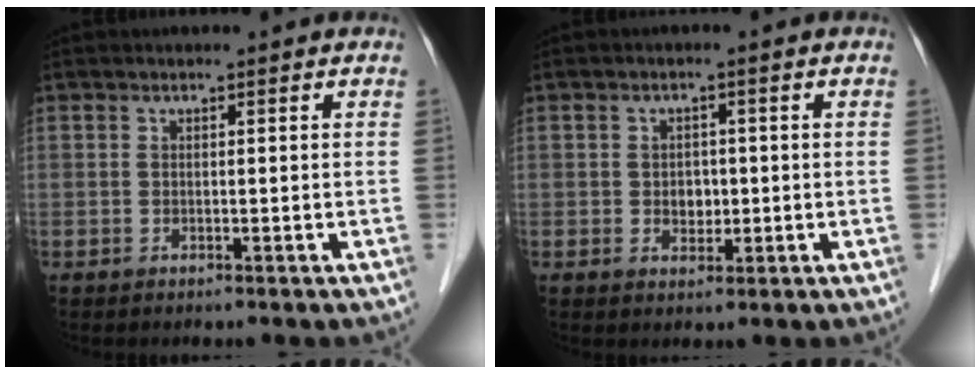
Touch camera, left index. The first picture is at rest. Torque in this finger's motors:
{"motor_torque": [0.12, 0.02, 0.03, 0.01]}